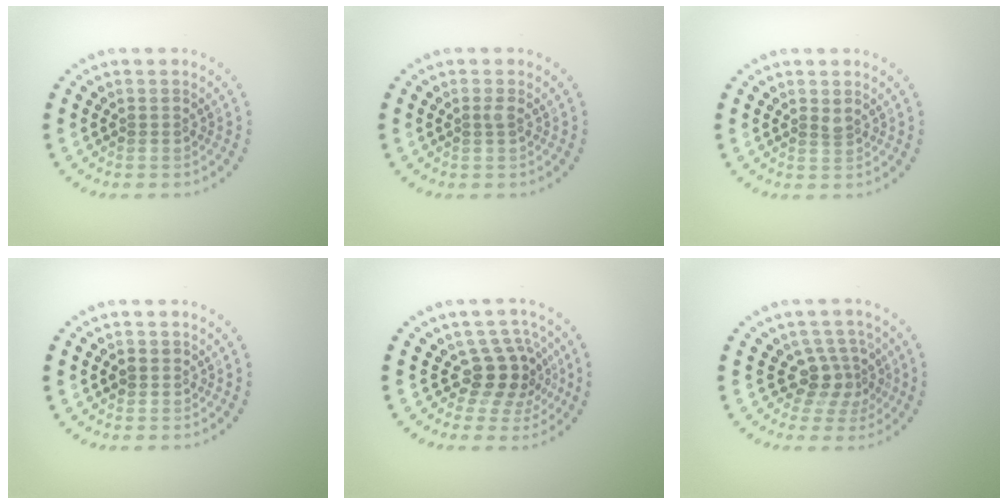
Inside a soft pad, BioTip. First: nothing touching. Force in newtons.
{"total": 0.6, "press": 0.5, "slide": 0.4}
{"total": 0.8, "press": 0.5, "slide": 0.5}
{"total": 1.0, "press": 1.0, "slide": 0.3}
{"total": 3.8, "press": 2.9, "slide": 2.5}
{"total": 2.9, "press": 2.2, "slide": 1.9}